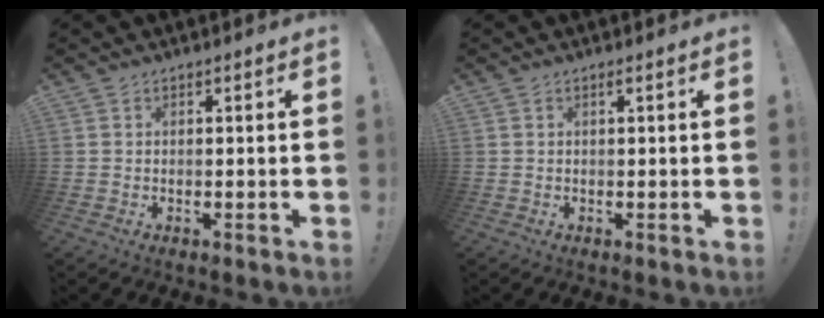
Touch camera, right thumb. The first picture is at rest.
{"total": 0.6, "force": [0.2, -0.2, 0.6], "torque": [-0.011, -0.001, 0.002]}